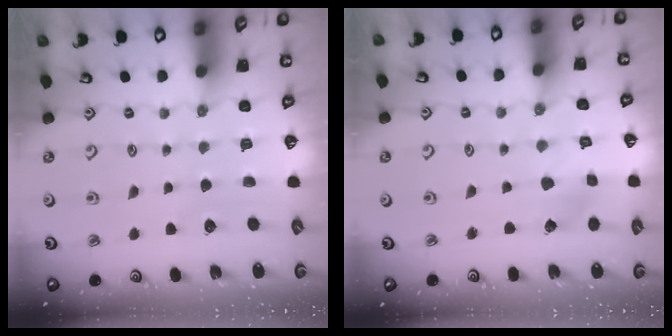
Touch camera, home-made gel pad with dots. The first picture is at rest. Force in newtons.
{"total": 1.7, "press": 1.7, "slide": 0.2}